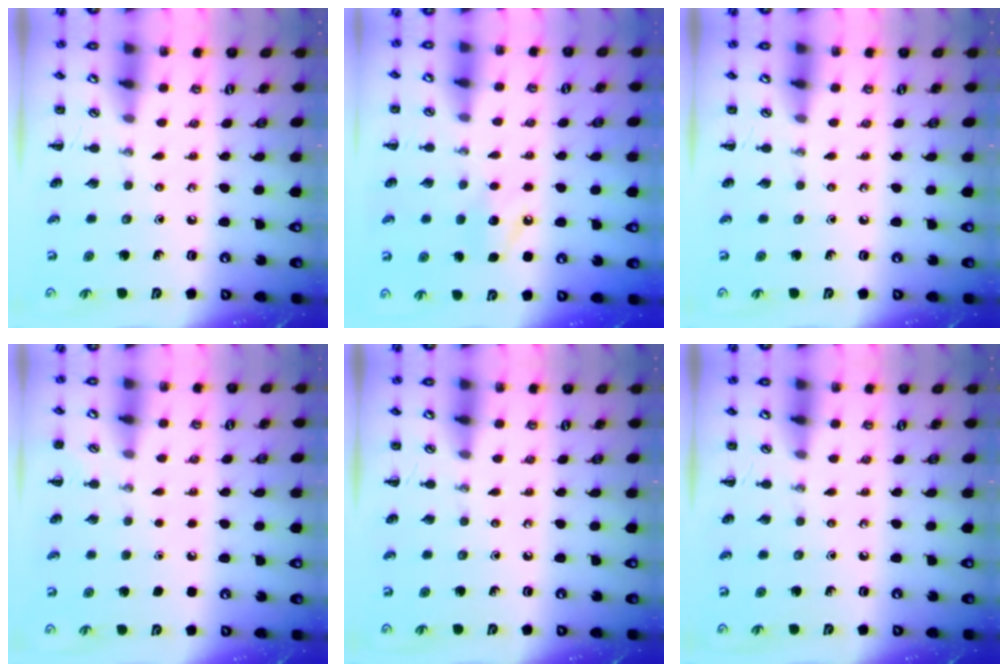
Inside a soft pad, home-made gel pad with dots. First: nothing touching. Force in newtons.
{"total": 8.0, "press": 7.8, "slide": 1.9}
{"total": 0.0}
{"total": 1.6, "press": 1.6, "slide": 0.1}
{"total": 0.0}
{"total": 0.0}